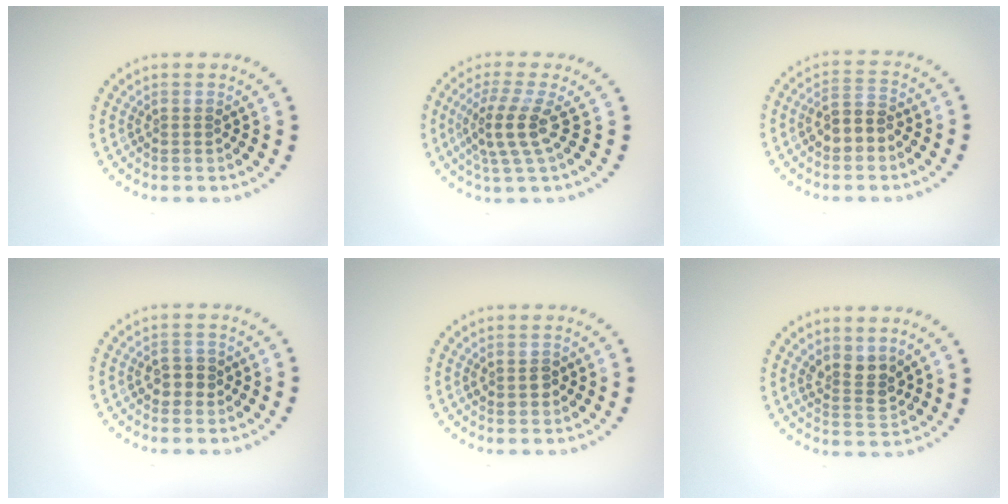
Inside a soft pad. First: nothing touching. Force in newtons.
{"total": 3.5, "press": 2.6, "slide": 2.4}
{"total": 3.0, "press": 2.9, "slide": 0.9}
{"total": 1.9, "press": 1.8, "slide": 0.3}
{"total": 1.3, "press": 1.3, "slide": 0.2}
{"total": 2.7, "press": 2.4, "slide": 1.2}